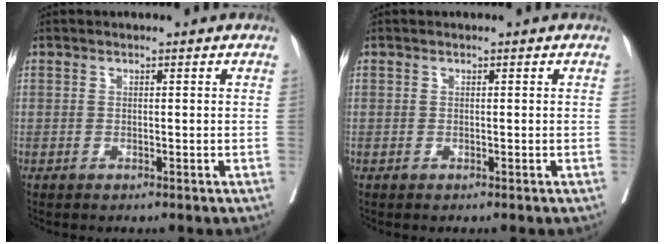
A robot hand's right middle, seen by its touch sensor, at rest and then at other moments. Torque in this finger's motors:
{"motor_torque": [0.00, 0.00, 0.00, 0.00]}